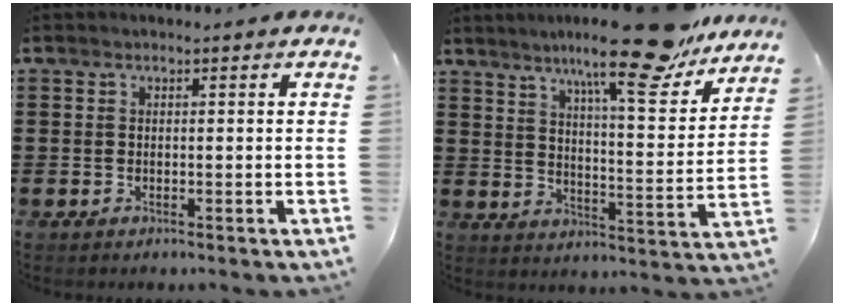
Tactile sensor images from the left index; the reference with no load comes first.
{"total": 14.6, "force": [11.8, 1.1, 8.5], "torque": [-0.142, -0.067, 0.191]}